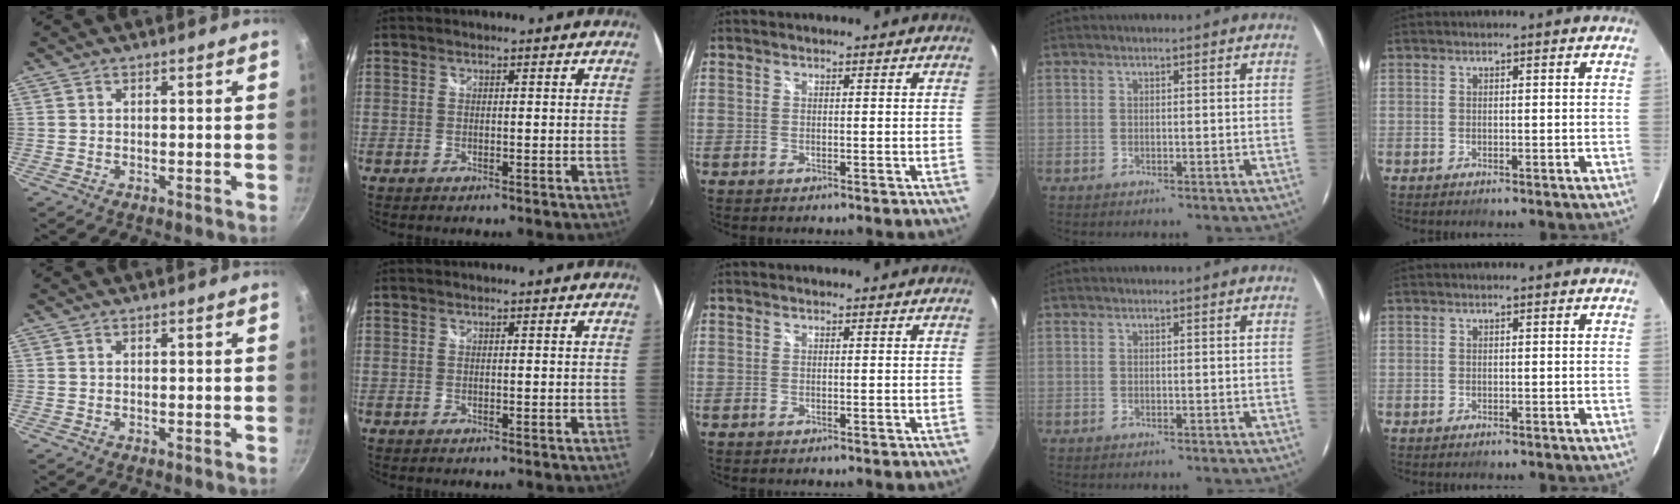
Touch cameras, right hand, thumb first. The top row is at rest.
{}